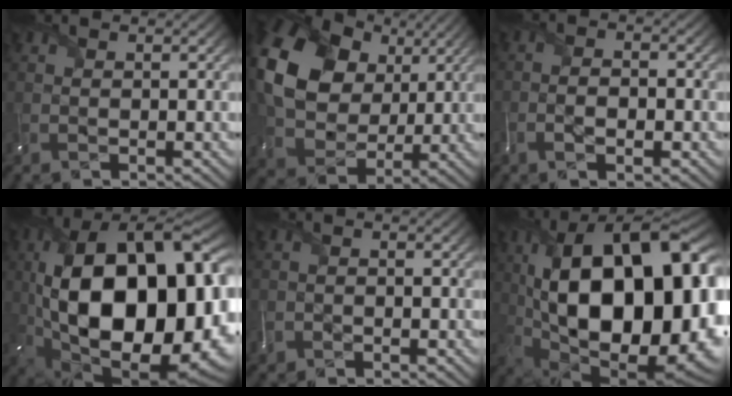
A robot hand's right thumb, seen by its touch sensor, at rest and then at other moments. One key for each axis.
{"total": 16.5, "fx": 4.2, "fy": 12.6, "fz": 9.9, "tx": -0.232, "ty": 0.017, "tz": 0.077}
{"total": 3.5, "fx": -1.8, "fy": 1.6, "fz": 2.5, "tx": -0.019, "ty": 0.001, "tz": -0.041}
{"total": 22.7, "fx": -0.8, "fy": 12.4, "fz": 19.1, "tx": -0.382, "ty": -0.041, "tz": 0.007}
{"total": 1.9, "fx": -1.3, "fy": 1.3, "fz": 0.4, "tx": 0.003, "ty": -0.009, "tz": -0.022}
{"total": 22.5, "fx": 1.4, "fy": 11.4, "fz": 19.4, "tx": -0.348, "ty": -0.005, "tz": 0.024}